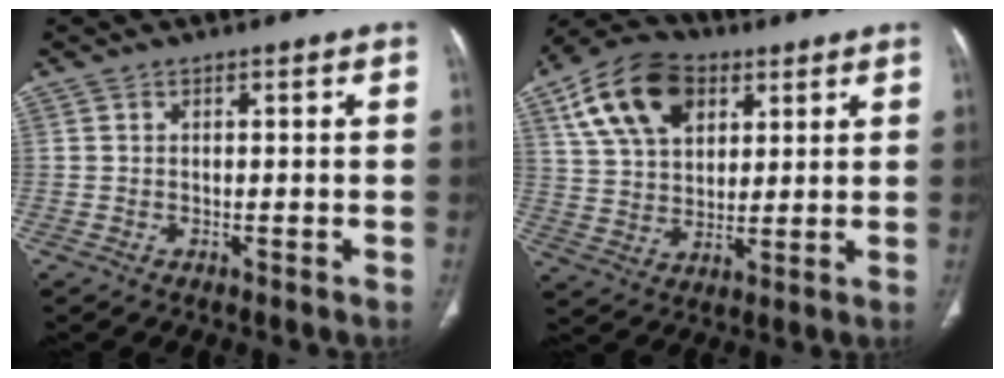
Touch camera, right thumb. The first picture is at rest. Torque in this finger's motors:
{"motor_torque": [-0.79, 1.43, 0.25, 0.44, 0.11]}